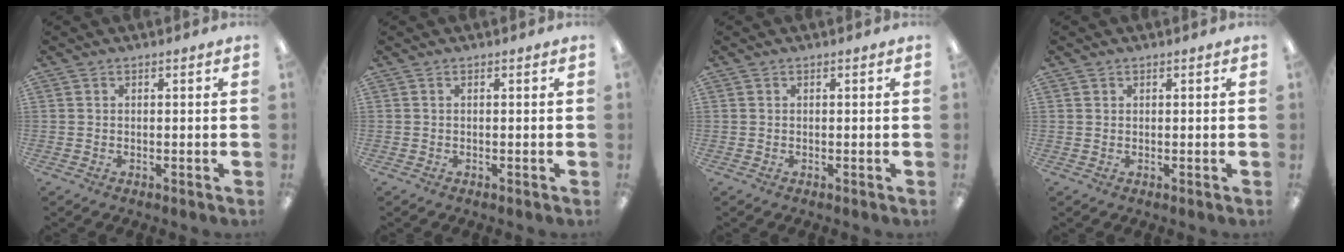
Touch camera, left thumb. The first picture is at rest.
{"total": 0.0}
{"total": 0.0}
{"total": 0.8, "force": [0.5, 0.6, 0.0], "torque": [0.000, 0.002, 0.009]}